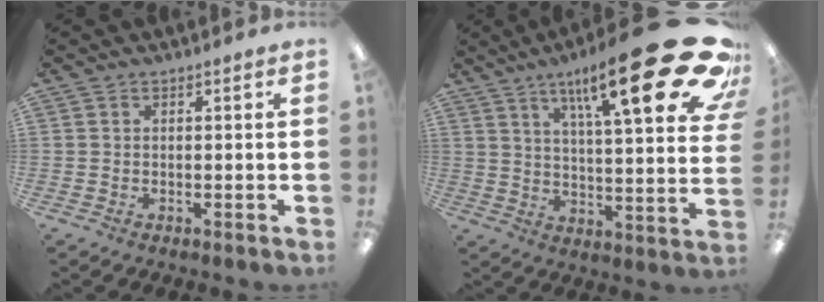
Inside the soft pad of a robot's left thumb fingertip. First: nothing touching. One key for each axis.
{"total": 27.6, "fx": 15.0, "fy": 6.5, "fz": 22.2, "tx": -0.323, "ty": -0.092, "tz": 0.231}